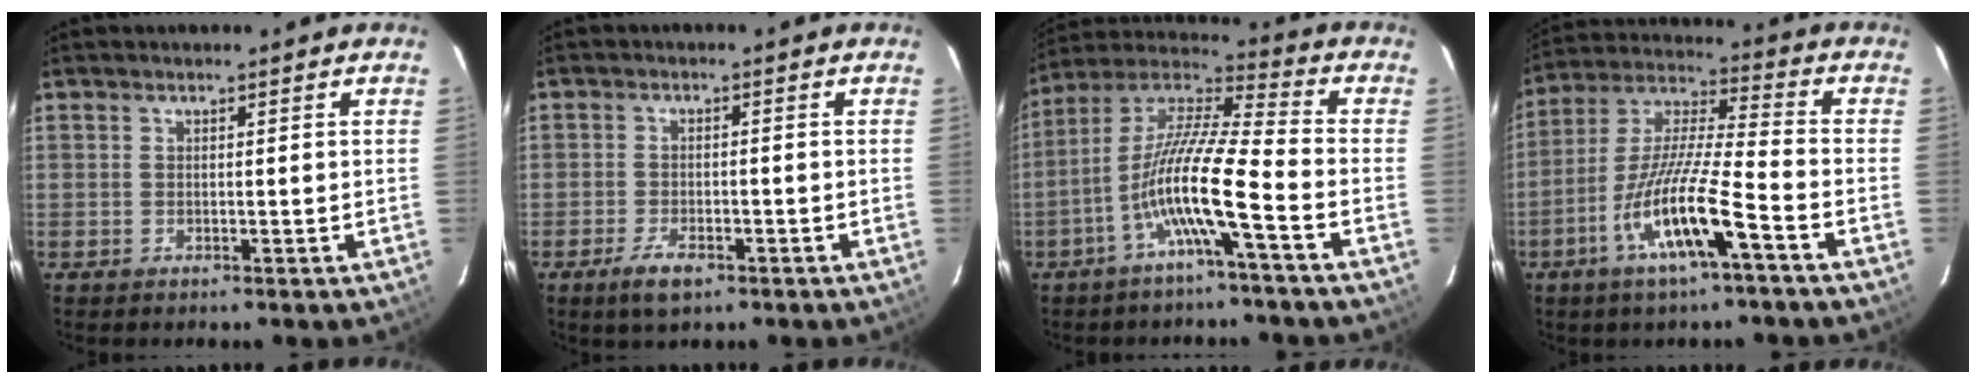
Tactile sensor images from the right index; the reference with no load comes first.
{"total": 4.6, "force": [-2.9, 2.0, 3.0], "torque": [-0.072, -0.007, -0.052]}
{"total": 13.3, "force": [-5.6, 0.5, 12.1], "torque": [-0.229, 0.001, -0.113]}
{"total": 13.9, "force": [-6.7, 1.1, 12.2], "torque": [-0.244, -0.009, -0.132]}